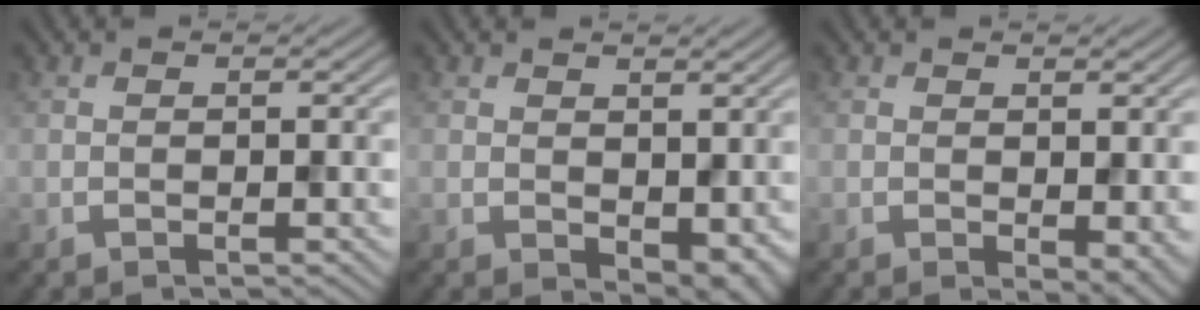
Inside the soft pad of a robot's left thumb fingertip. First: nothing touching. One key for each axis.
{"total": 3.8, "fx": 0.6, "fy": 2.4, "fz": 2.8, "tx": -0.045, "ty": -0.014, "tz": 0.016}
{"total": 3.5, "fx": -0.4, "fy": 1.8, "fz": 3.0, "tx": -0.039, "ty": -0.011, "tz": -0.001}